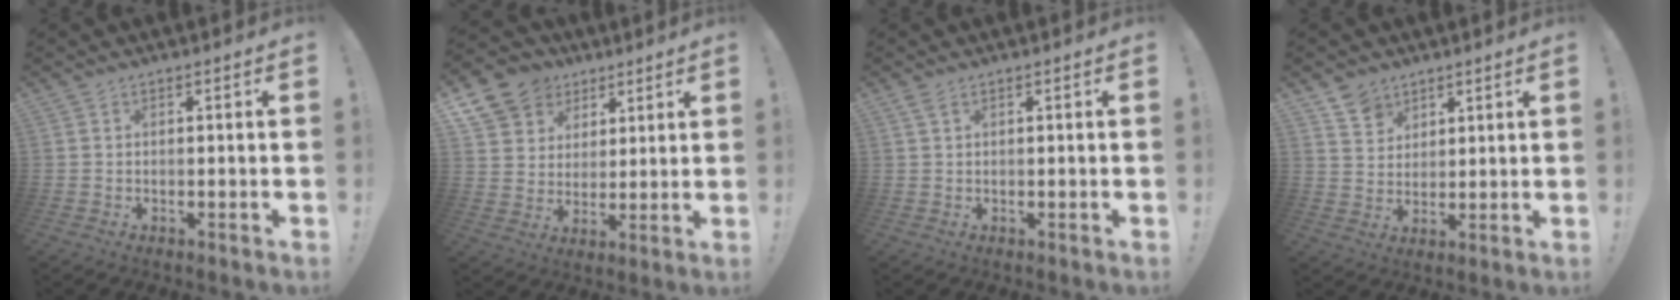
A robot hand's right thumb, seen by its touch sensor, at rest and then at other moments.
{"total": 11.1, "force": [6.2, 8.8, 2.8], "torque": [-0.044, -0.042, 0.126]}
{"total": 1.5, "force": [0.9, 0.6, 1.0], "torque": [-0.017, -0.001, 0.015]}
{"total": 7.2, "force": [5.2, 4.8, 1.3], "torque": [-0.016, -0.039, 0.101]}